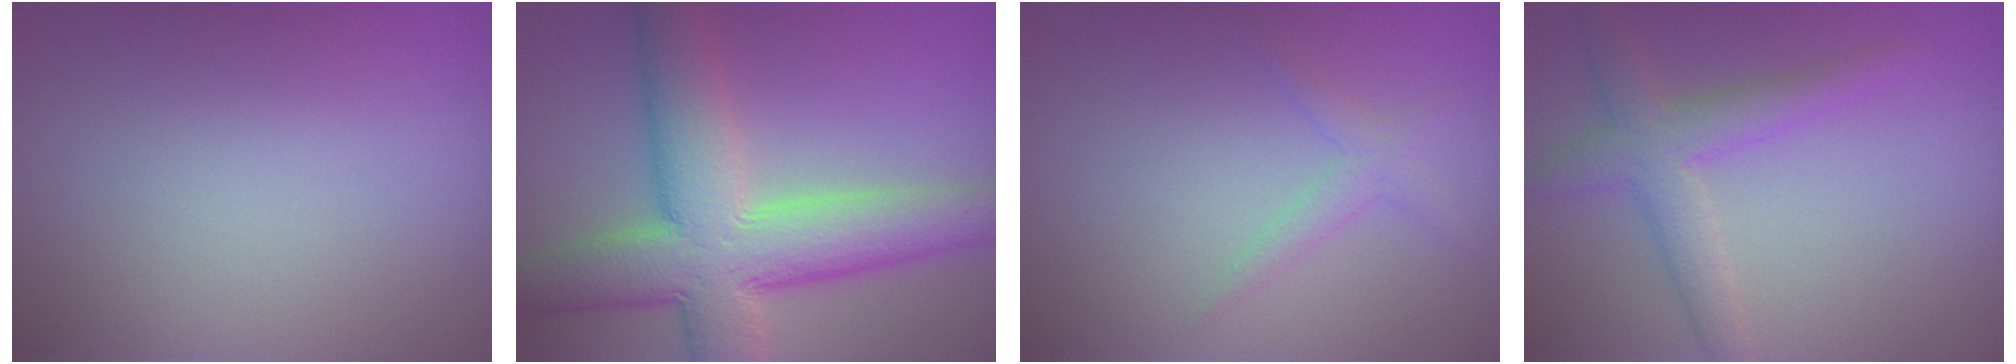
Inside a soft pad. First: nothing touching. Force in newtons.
{"total": 10.6, "press": 10.6, "slide": 0.7}
{"total": 1.7, "press": 1.7, "slide": 0.1}
{"total": 3.7, "press": 3.7, "slide": 0.2}